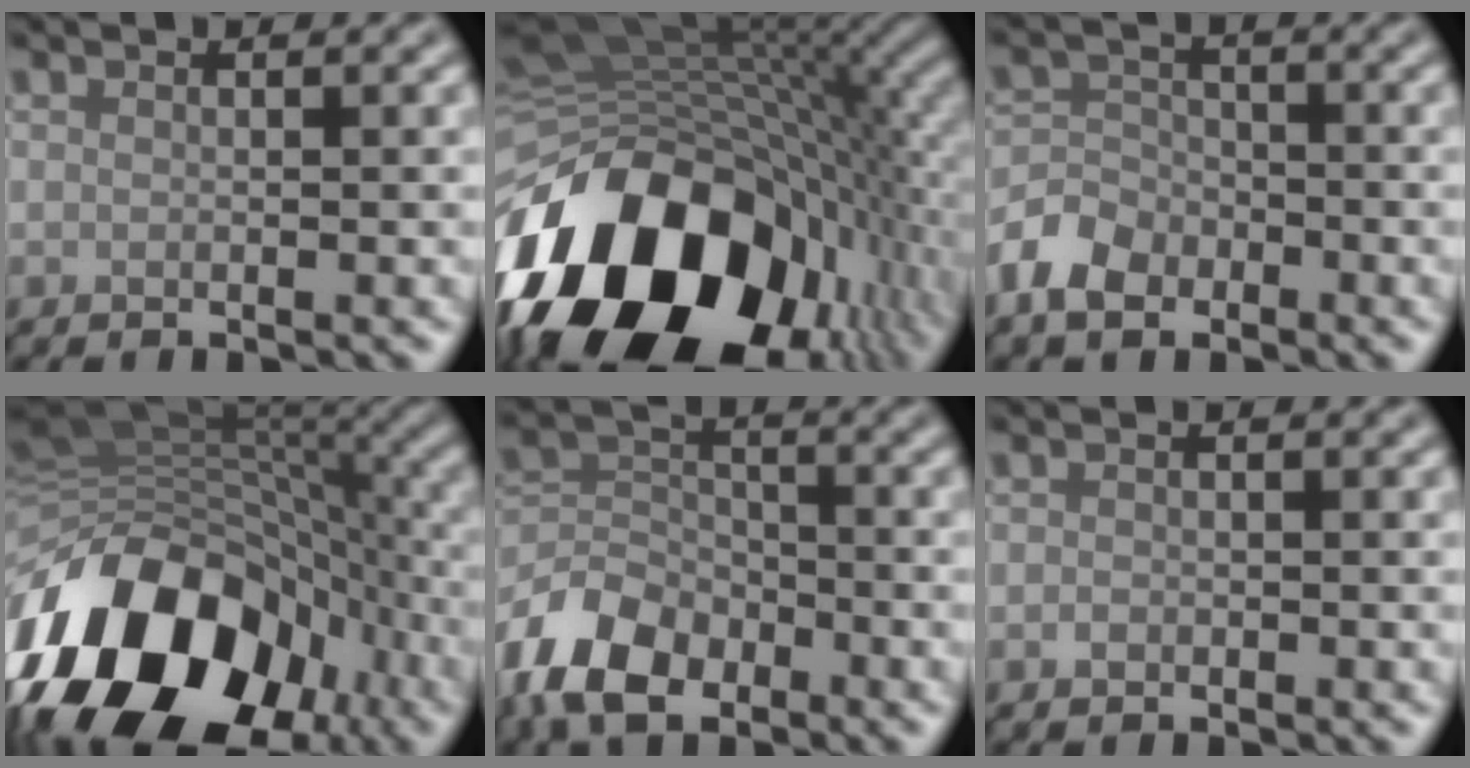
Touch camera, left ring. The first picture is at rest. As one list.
[{"total": 18.6, "force": [-7.9, 11.2, 12.6], "torque": [-0.239, -0.023, -0.134]}, {"total": 4.2, "force": [-2.6, 2.8, 1.7], "torque": [-0.038, 0.002, -0.059]}, {"total": 15.9, "force": [-7.8, 10.2, 9.3], "torque": [-0.171, 0.007, -0.139]}, {"total": 7.7, "force": [-5.0, 4.4, 3.8], "torque": [-0.079, -0.004, -0.112]}, {"total": 0.6, "force": [-0.3, 0.5, 0.3], "torque": [-0.005, -0.002, -0.006]}]